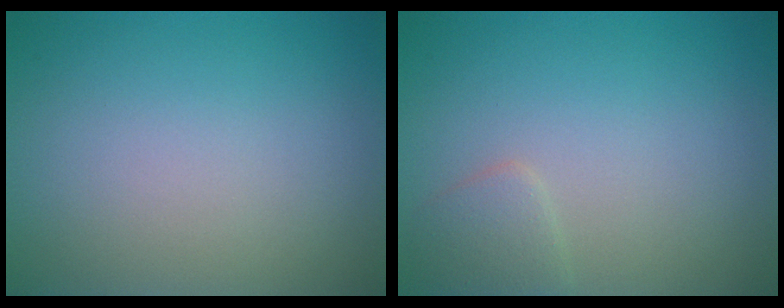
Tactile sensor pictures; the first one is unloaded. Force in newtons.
{"total": 1.5, "press": 1.5, "slide": 0.0}